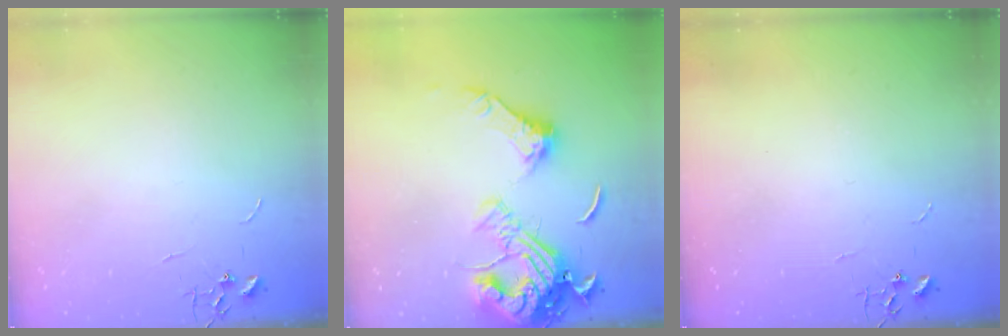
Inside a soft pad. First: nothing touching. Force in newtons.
{"total": 18.3, "press": 18.2, "slide": 1.9}
{"total": 0.0}